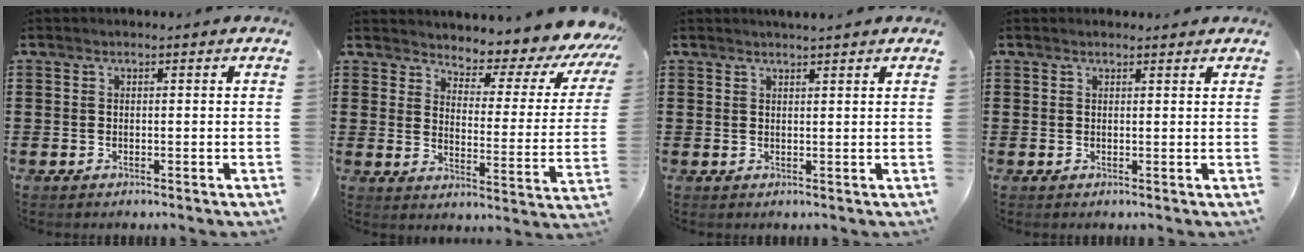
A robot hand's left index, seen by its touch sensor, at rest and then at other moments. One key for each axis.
{"total": 4.5, "fx": 4.0, "fy": 1.0, "fz": 1.7, "tx": -0.043, "ty": -0.042, "tz": 0.057}
{"total": 1.4, "fx": 1.3, "fy": -0.2, "fz": 0.4, "tx": -0.010, "ty": -0.001, "tz": 0.025}
{"total": 0.7, "fx": 0.6, "fy": 0.4, "fz": 0.1, "tx": -0.004, "ty": 0.002, "tz": 0.013}